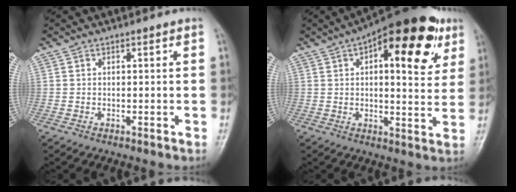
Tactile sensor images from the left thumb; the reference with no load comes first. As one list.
[{"total": 19.9, "force": [8.1, 8.3, 16.1], "torque": [-0.192, -0.005, 0.104]}]